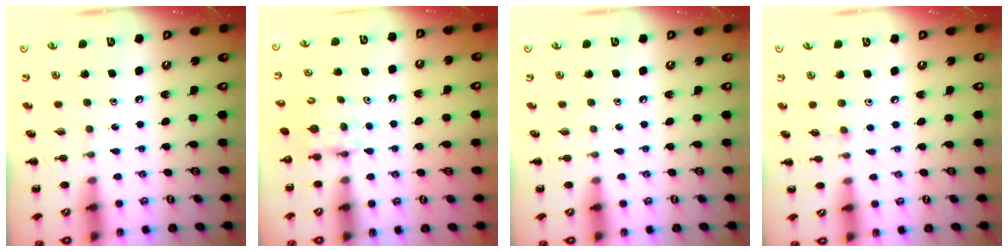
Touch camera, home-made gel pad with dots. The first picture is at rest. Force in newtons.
{"total": 3.8, "press": 3.5, "slide": 1.6}
{"total": 0.0}
{"total": 3.6, "press": 3.3, "slide": 1.3}